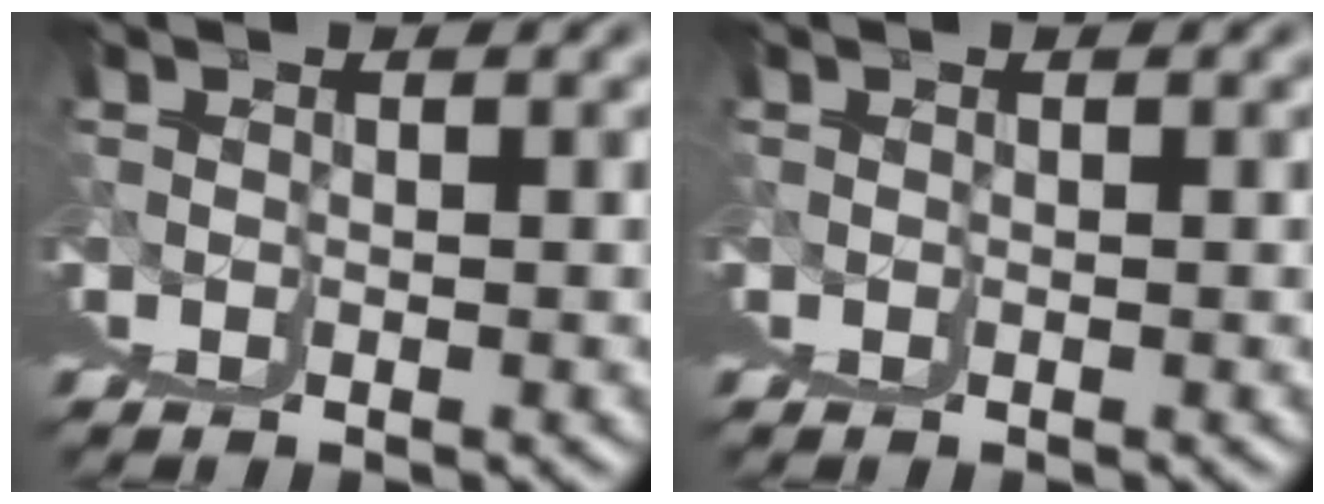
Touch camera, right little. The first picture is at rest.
{"total": 0.0}